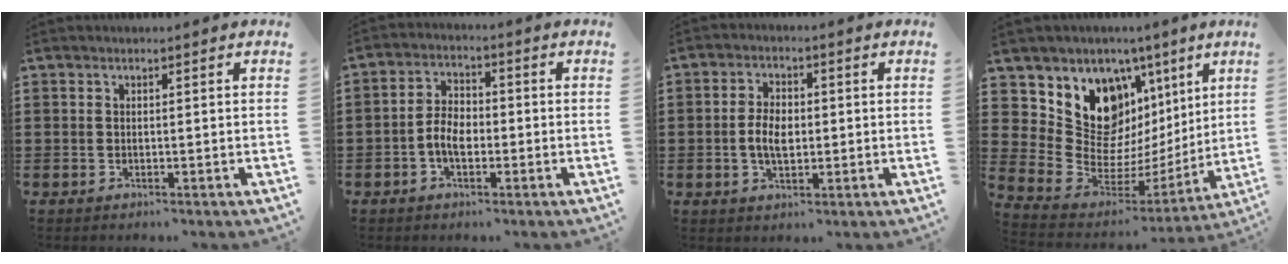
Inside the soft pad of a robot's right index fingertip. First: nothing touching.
{"total": 4.6, "force": [-1.4, 2.7, 3.4], "torque": [-0.083, 0.002, -0.032]}
{"total": 4.6, "force": [-0.4, 2.7, 3.7], "torque": [-0.079, 0.006, -0.010]}
{"total": 12.5, "force": [5.5, 10.1, 4.8], "torque": [-0.103, -0.046, 0.111]}